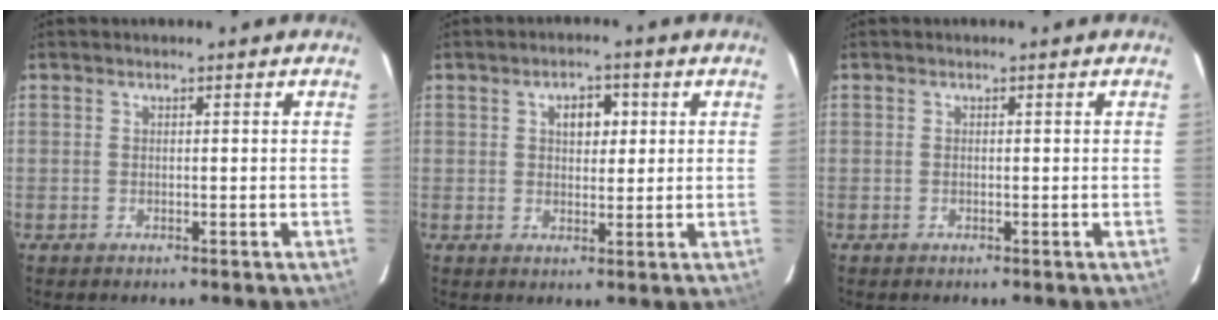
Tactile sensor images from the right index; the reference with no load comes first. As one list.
[{"total": 4.2, "force": [1.3, 2.8, 2.9], "torque": [-0.042, 0.014, 0.022]}, {"total": 0.0}]